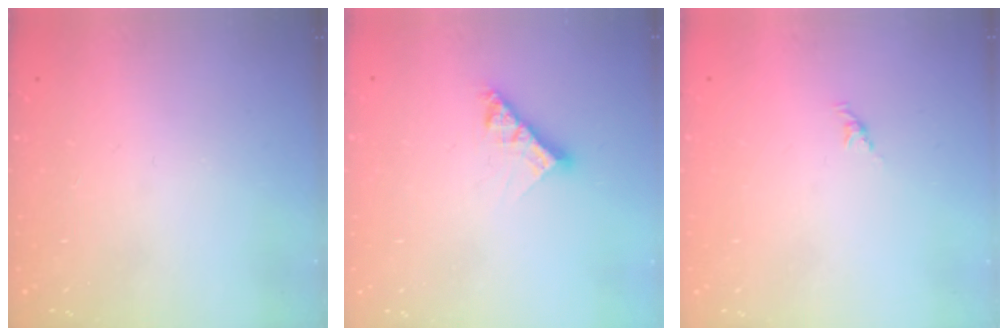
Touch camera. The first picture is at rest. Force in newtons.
{"total": 8.8, "press": 8.7, "slide": 0.8}
{"total": 2.1, "press": 2.0, "slide": 0.7}